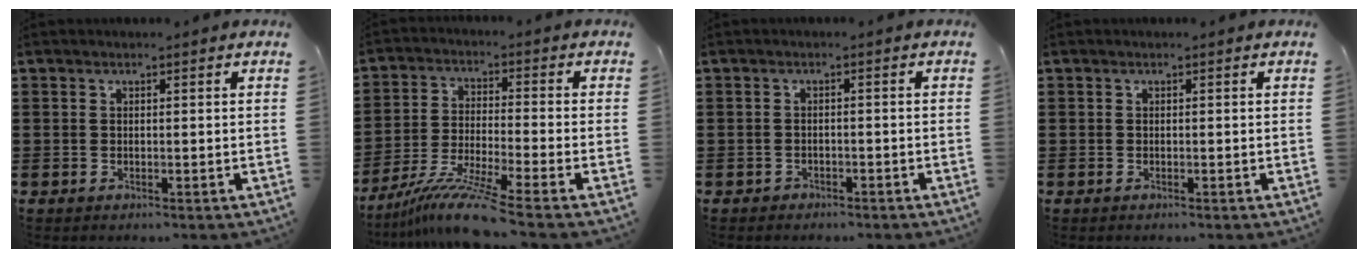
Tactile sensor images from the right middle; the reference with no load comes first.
{"total": 9.2, "force": [-7.5, 0.0, 5.2], "torque": [-0.101, -0.008, -0.148]}
{"total": 1.7, "force": [-1.6, 0.6, -0.1], "torque": [-0.005, 0.003, -0.036]}
{"total": 0.0}